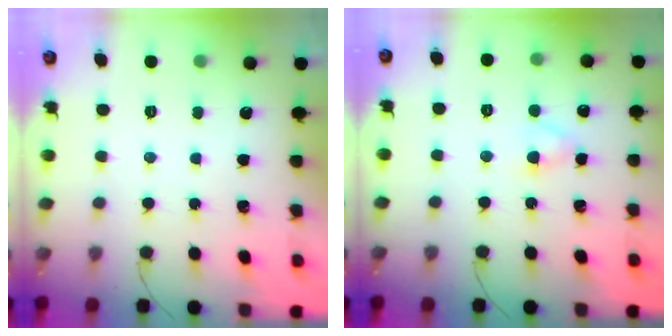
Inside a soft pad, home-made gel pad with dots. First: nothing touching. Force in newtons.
{"total": 2.9, "press": 2.8, "slide": 0.8}